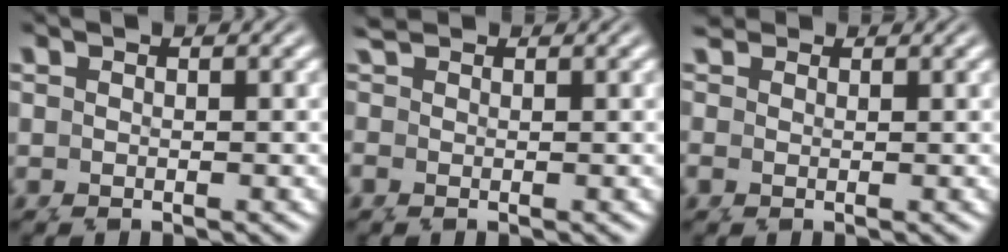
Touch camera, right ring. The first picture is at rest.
{"total": 0.7, "force": [0.6, -0.3, 0.1], "torque": [-0.006, -0.005, 0.013]}
{"total": 0.8, "force": [0.8, 0.0, 0.1], "torque": [-0.004, -0.007, 0.016]}